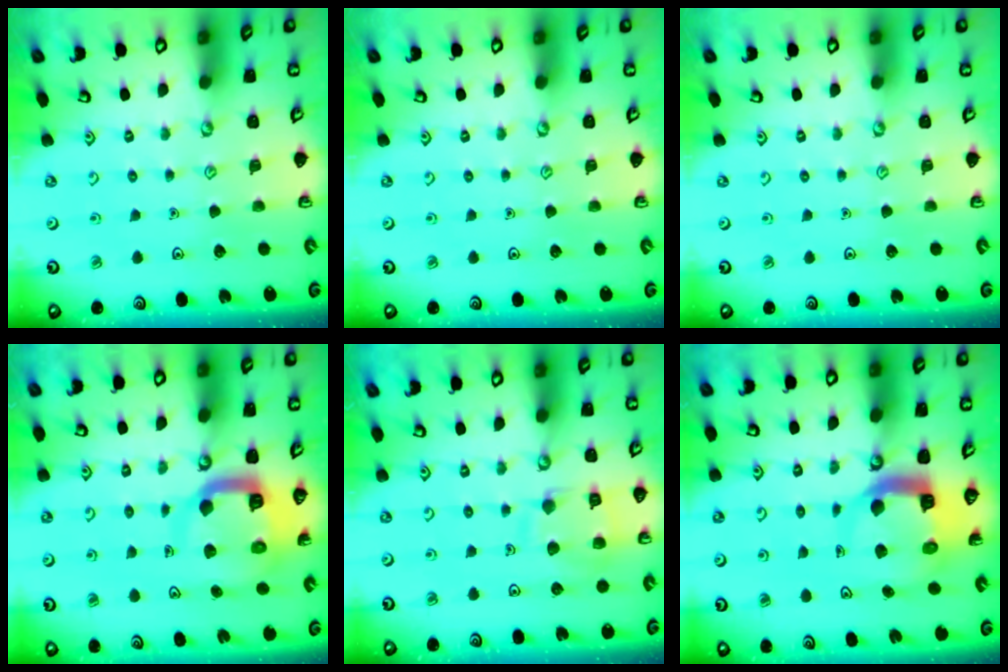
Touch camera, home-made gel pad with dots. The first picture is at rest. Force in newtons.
{"total": 0.0}
{"total": 0.0}
{"total": 9.6, "press": 9.6, "slide": 1.2}
{"total": 11.6, "press": 11.5, "slide": 1.3}
{"total": 8.0, "press": 7.9, "slide": 1.1}